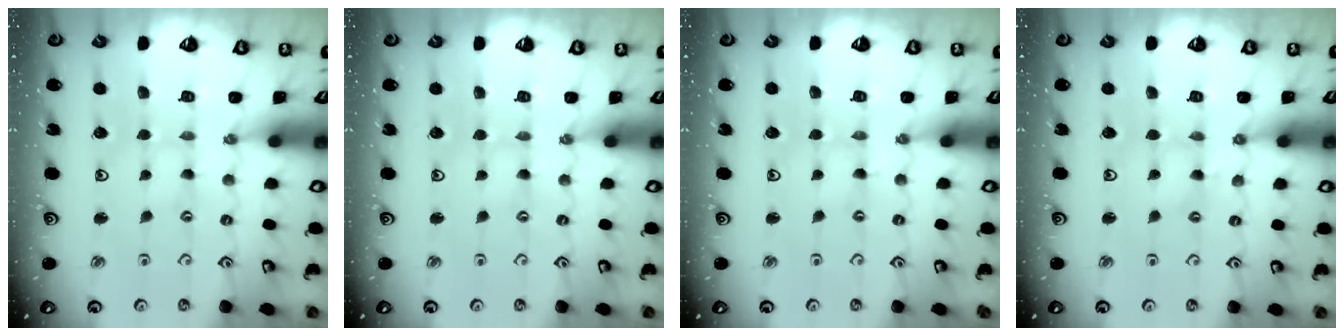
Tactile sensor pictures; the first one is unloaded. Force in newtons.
{"total": 0.0}
{"total": 0.0}
{"total": 1.1, "press": 1.0, "slide": 0.2}